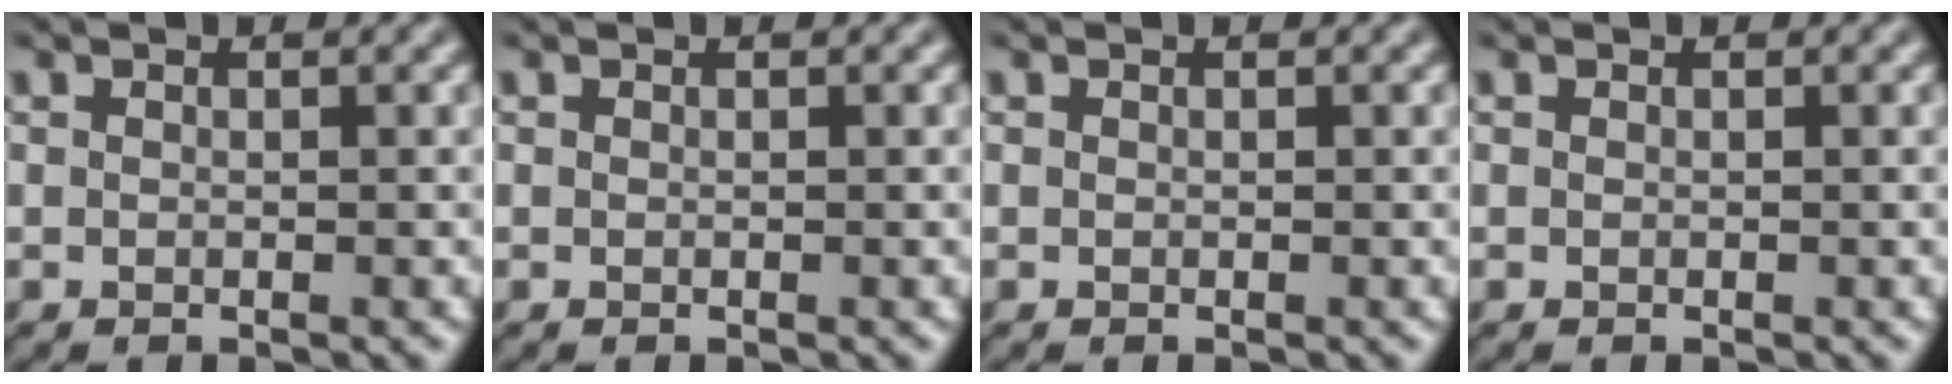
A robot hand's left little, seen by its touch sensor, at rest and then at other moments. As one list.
[{"total": 0.0}, {"total": 0.0}, {"total": 0.0}]